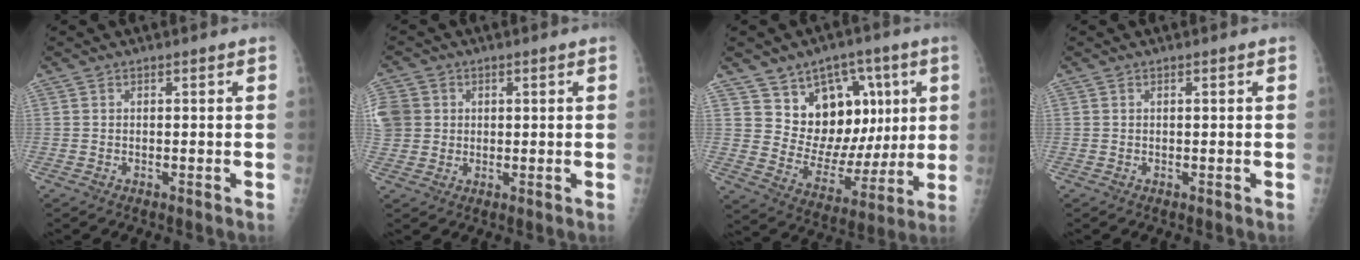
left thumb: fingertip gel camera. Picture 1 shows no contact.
{"total": 10.1, "force": [2.1, 9.1, 3.9], "torque": [-0.103, 0.020, 0.047]}
{"total": 16.7, "force": [6.3, 11.6, 10.2], "torque": [-0.093, -0.024, 0.116]}
{"total": 0.0}